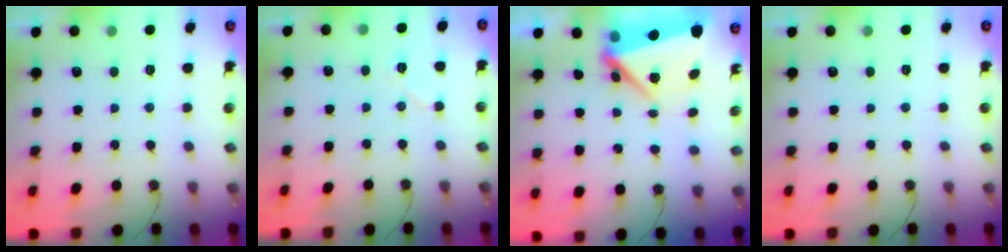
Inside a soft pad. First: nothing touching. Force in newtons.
{"total": 5.8, "press": 5.2, "slide": 2.5}
{"total": 6.7, "press": 6.6, "slide": 1.5}
{"total": 0.0}